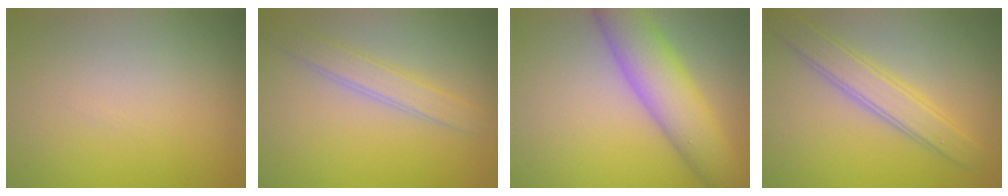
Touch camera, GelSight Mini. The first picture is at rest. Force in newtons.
{"total": 2.5, "press": 2.5, "slide": 0.1}
{"total": 6.6, "press": 6.6, "slide": 0.2}
{"total": 3.7, "press": 3.7, "slide": 0.0}